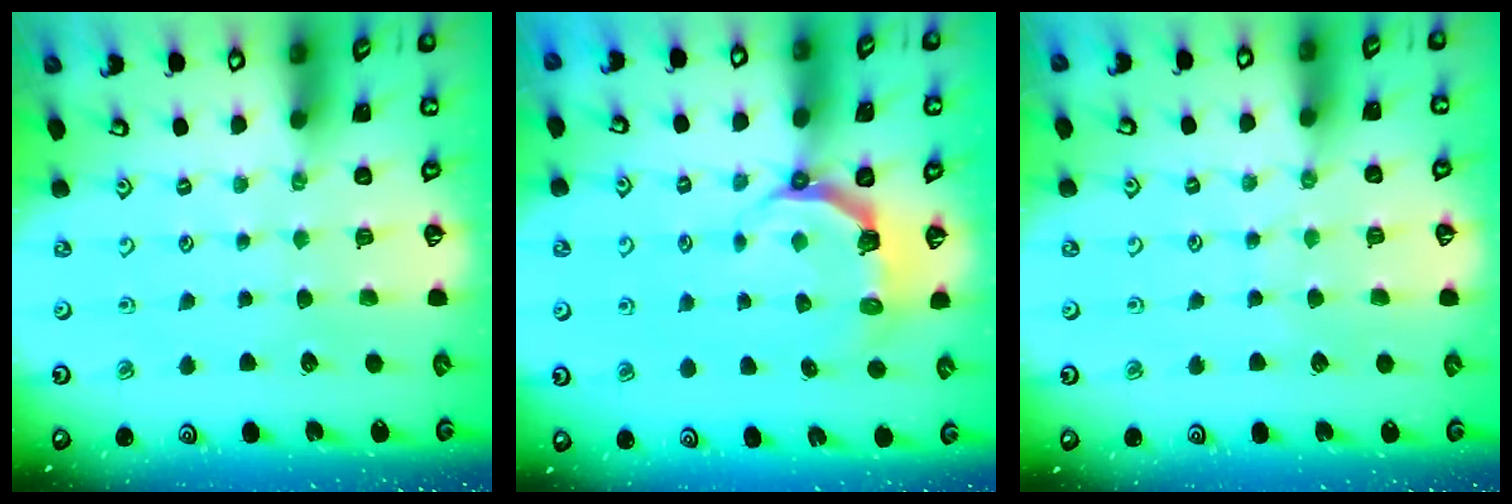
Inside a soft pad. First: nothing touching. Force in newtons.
{"total": 5.4, "press": 3.7, "slide": 3.9}
{"total": 2.8, "press": 2.7, "slide": 0.5}